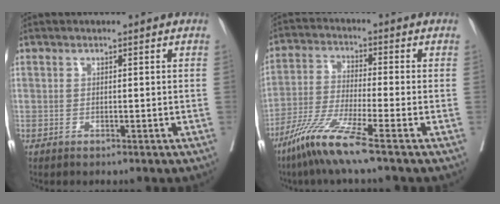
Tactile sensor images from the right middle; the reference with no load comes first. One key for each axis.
{"total": 9.0, "fx": -6.0, "fy": -0.9, "fz": 6.6, "tx": -0.137, "ty": -0.035, "tz": -0.126}